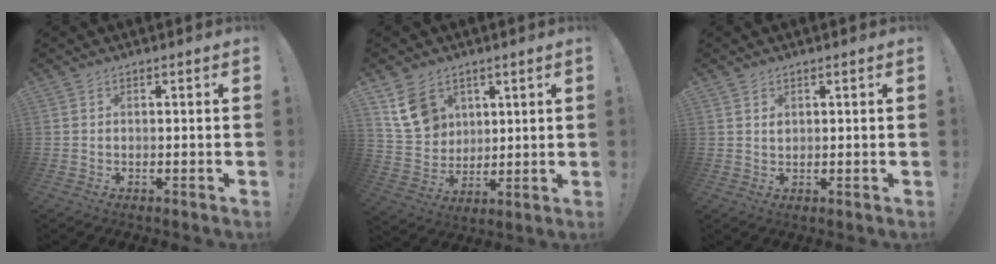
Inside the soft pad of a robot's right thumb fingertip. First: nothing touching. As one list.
[{"total": 12.1, "force": [6.7, 9.2, 4.3], "torque": [-0.070, -0.030, 0.137]}, {"total": 1.2, "force": [0.8, 0.7, 0.5], "torque": [-0.004, -0.004, 0.015]}]